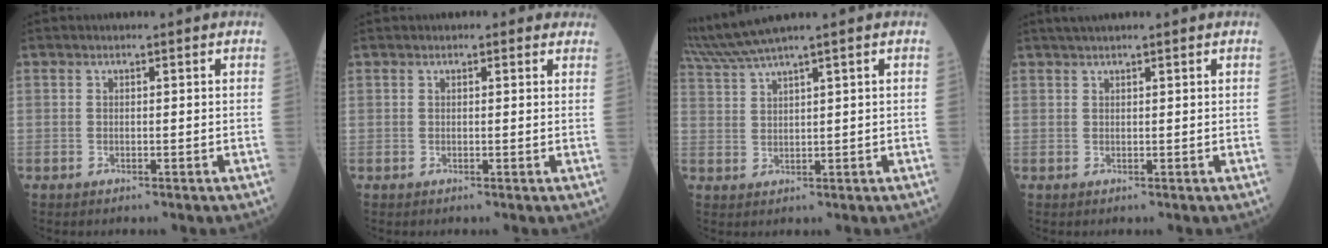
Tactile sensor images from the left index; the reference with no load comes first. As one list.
[{"total": 1.3, "force": [1.0, 0.8, 0.3], "torque": [0.001, 0.002, 0.001]}, {"total": 5.5, "force": [4.7, -1.7, 2.3], "torque": [-0.067, 0.009, 0.106]}, {"total": 3.7, "force": [3.0, -0.1, 2.0], "torque": [-0.027, 0.030, 0.052]}]